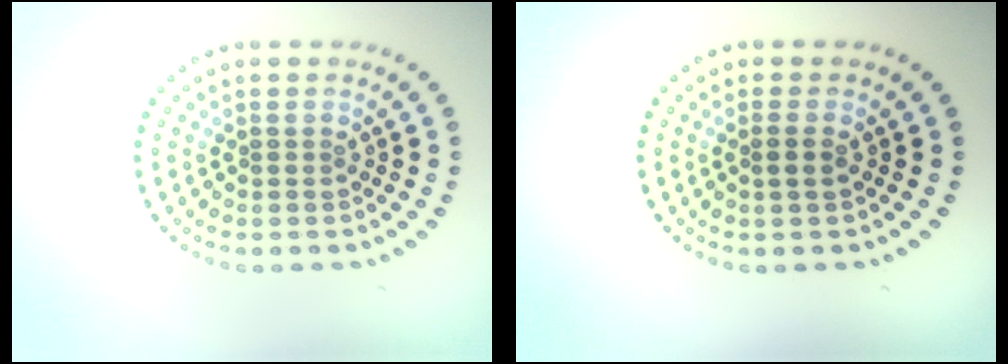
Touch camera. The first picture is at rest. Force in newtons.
{"total": 1.0, "press": 0.9, "slide": 0.4}